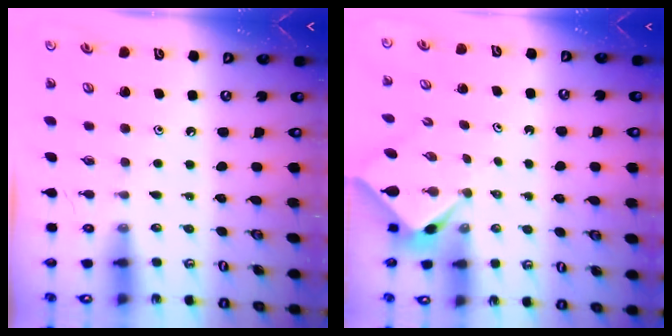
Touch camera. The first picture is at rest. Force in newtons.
{"total": 2.2, "press": 2.2, "slide": 0.3}